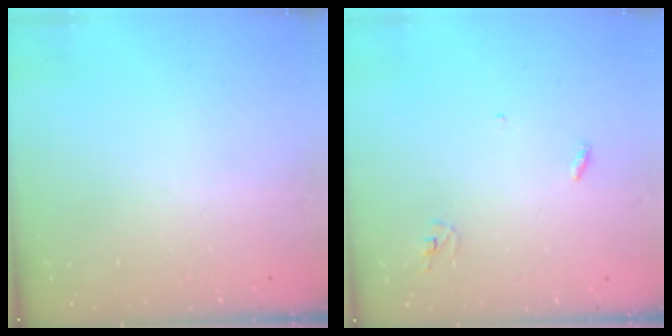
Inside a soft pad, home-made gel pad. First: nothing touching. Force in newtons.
{"total": 2.9, "press": 2.9, "slide": 0.2}